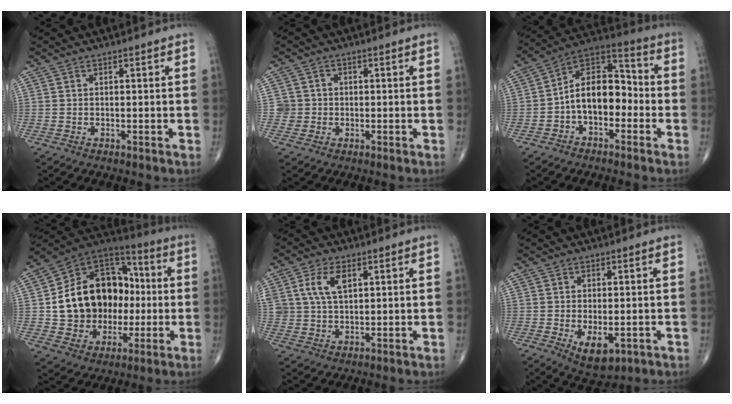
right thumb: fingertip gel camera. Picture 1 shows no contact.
{"total": 2.9, "force": [-0.2, 2.9, 0.0], "torque": [0.026, 0.009, -0.006]}
{"total": 13.7, "force": [-2.1, 8.4, 10.6], "torque": [-0.145, 0.048, -0.049]}
{"total": 21.8, "force": [-0.2, 17.0, 13.7], "torque": [-0.182, 0.036, 0.009]}
{"total": 6.8, "force": [2.5, 3.8, 5.1], "torque": [-0.096, -0.003, 0.051]}
{"total": 6.8, "force": [-2.0, 3.6, 5.4], "torque": [-0.077, -0.008, -0.020]}